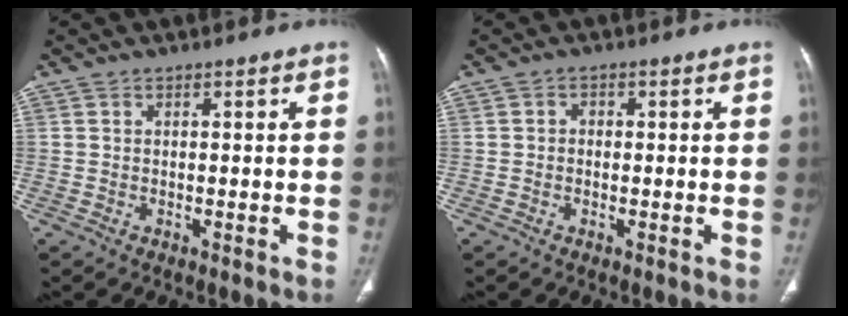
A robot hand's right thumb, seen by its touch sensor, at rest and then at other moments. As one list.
[{"total": 1.5, "force": [0.0, 1.3, 0.7], "torque": [-0.004, 0.006, -0.004]}]